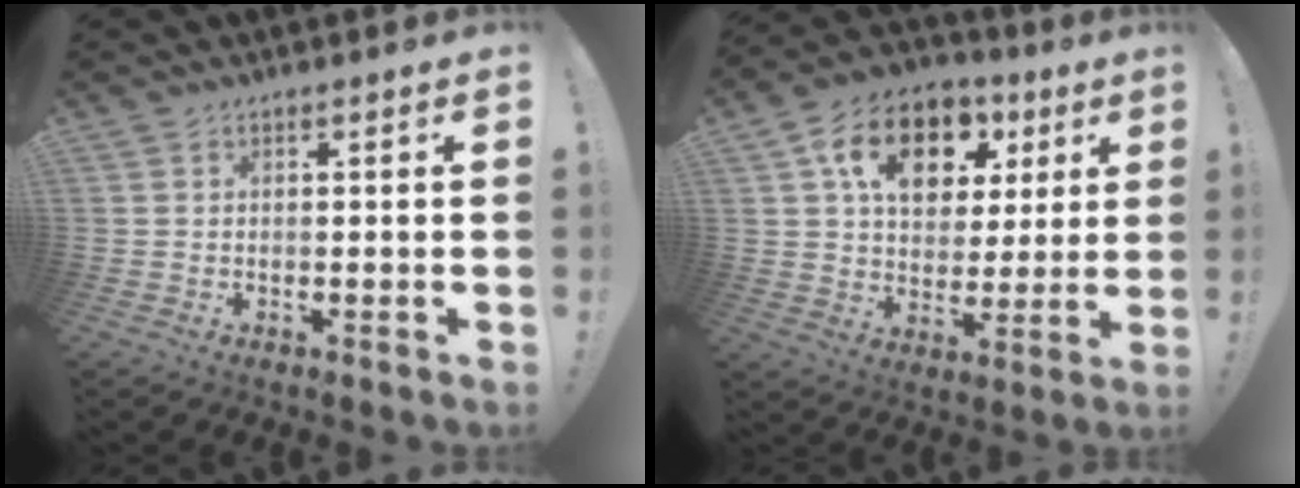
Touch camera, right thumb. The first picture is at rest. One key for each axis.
{"total": 17.0, "fx": 7.3, "fy": 12.1, "fz": 9.6, "tx": -0.151, "ty": -0.014, "tz": 0.135}